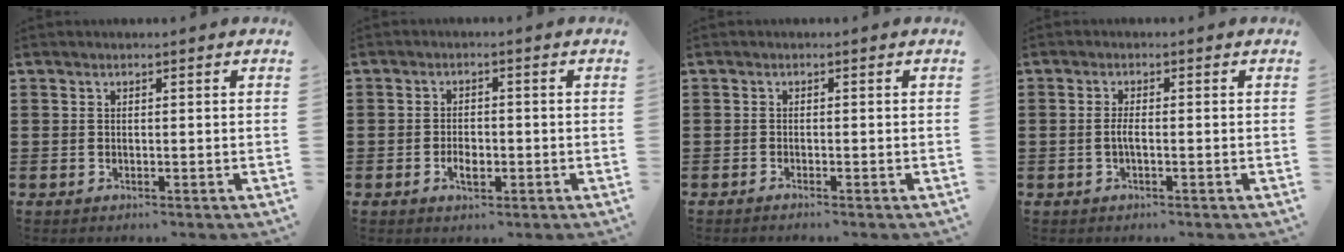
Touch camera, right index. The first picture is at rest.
{"total": 2.8, "force": [-0.9, 1.5, 2.1], "torque": [-0.040, 0.003, -0.017]}
{"total": 0.7, "force": [-0.7, -0.1, 0.1], "torque": [-0.004, -0.003, -0.014]}
{"total": 2.0, "force": [-0.6, 0.3, 1.9], "torque": [-0.050, -0.006, -0.016]}